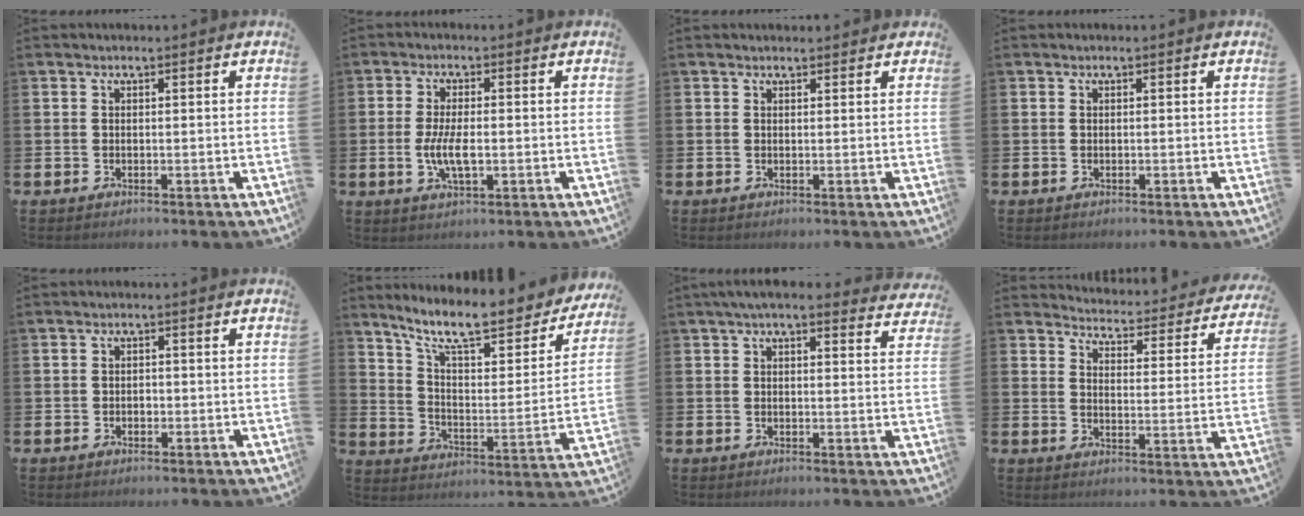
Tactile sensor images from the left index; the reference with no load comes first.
{"total": 4.8, "force": [-0.6, 1.9, 4.4], "torque": [-0.092, -0.001, -0.015]}
{"total": 0.7, "force": [0.6, 0.4, 0.2], "torque": [0.007, 0.001, 0.007]}
{"total": 0.0}
{"total": 1.0, "force": [-0.2, 0.9, 0.4], "torque": [-0.002, 0.002, -0.008]}
{"total": 11.2, "force": [9.4, 2.7, 5.4], "torque": [-0.123, -0.068, 0.156]}
{"total": 4.2, "force": [3.8, 0.8, 1.7], "torque": [-0.037, -0.009, 0.068]}
{"total": 3.9, "force": [3.8, 0.5, 0.4], "torque": [-0.026, -0.041, 0.059]}